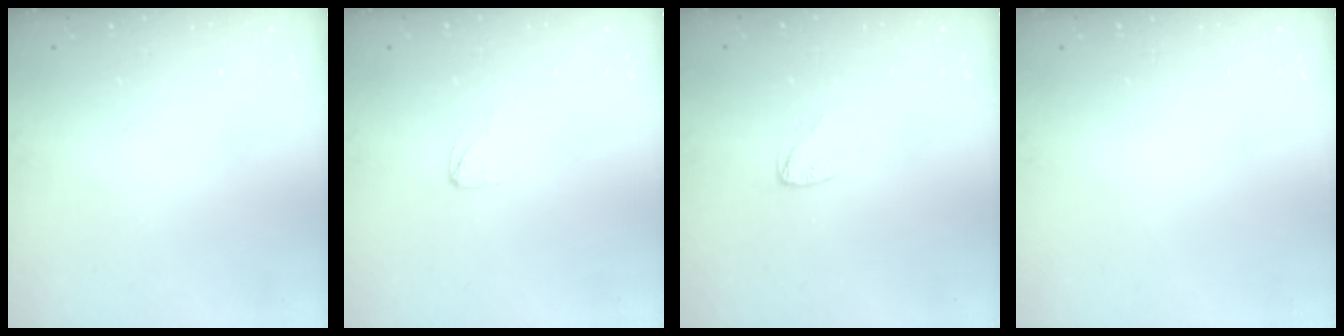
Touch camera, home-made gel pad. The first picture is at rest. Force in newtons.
{"total": 3.0, "press": 3.0, "slide": 0.1}
{"total": 2.5, "press": 2.5, "slide": 0.2}
{"total": 0.0}